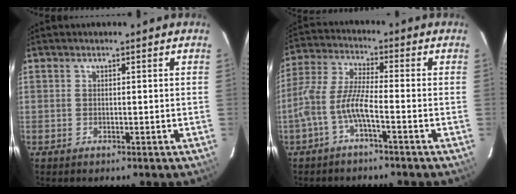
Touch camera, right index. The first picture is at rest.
{"total": 7.5, "force": [-3.2, 1.2, 6.7], "torque": [-0.157, 0.010, -0.067]}